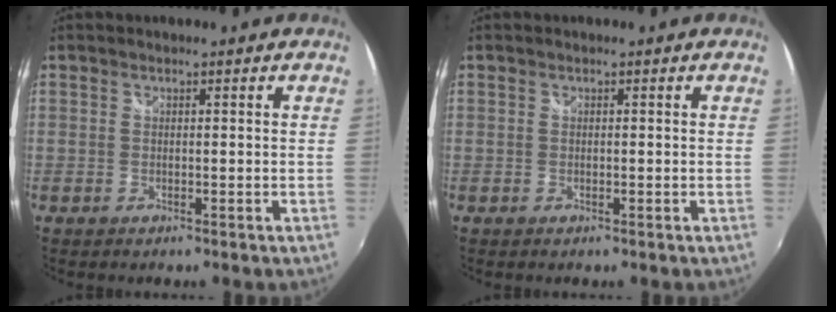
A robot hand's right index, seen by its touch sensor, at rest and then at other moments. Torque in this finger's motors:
{"motor_torque": [-0.27, 0.19, -0.05, 0.00]}